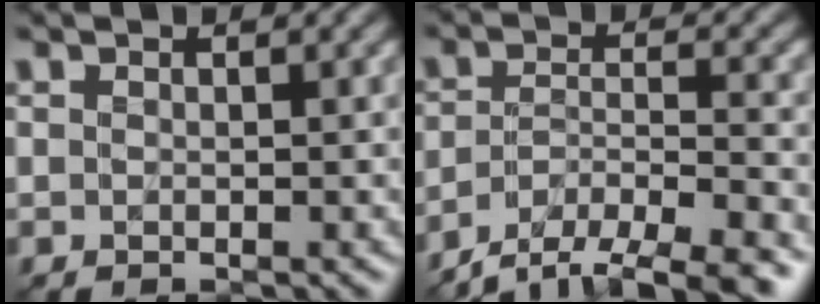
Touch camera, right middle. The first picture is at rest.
{"total": 7.8, "force": [-6.5, 2.0, 3.6], "torque": [-0.064, -0.014, -0.110]}